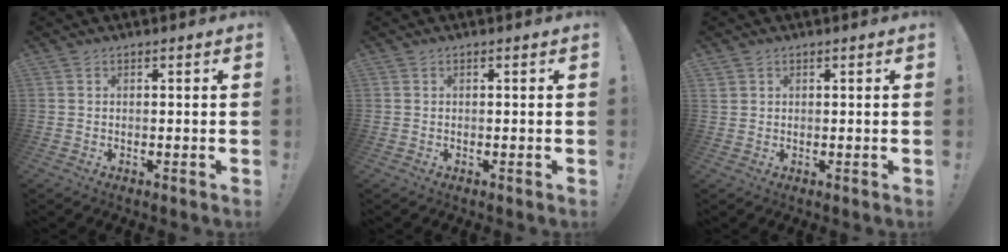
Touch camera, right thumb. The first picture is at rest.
{"total": 0.0}
{"total": 1.2, "force": [0.7, 1.0, 0.2], "torque": [-0.007, 0.002, 0.015]}